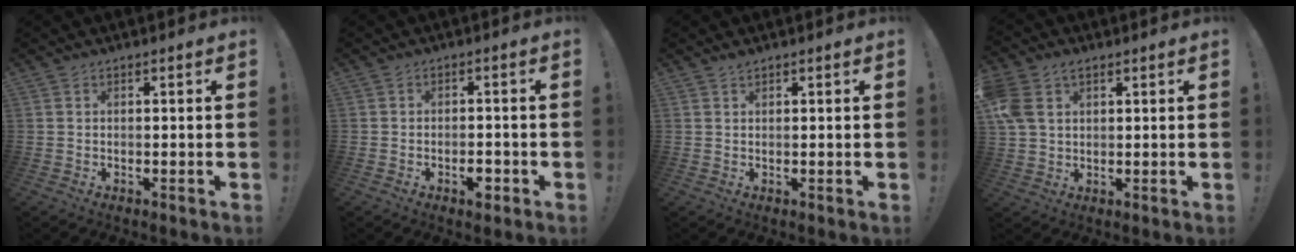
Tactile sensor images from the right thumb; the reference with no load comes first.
{"total": 3.6, "force": [-2.0, 1.9, 2.4], "torque": [-0.031, 0.011, -0.032]}
{"total": 0.9, "force": [0.8, 0.2, 0.4], "torque": [-0.004, -0.001, 0.014]}
{"total": 7.6, "force": [3.2, 5.3, 4.4], "torque": [-0.090, -0.006, 0.065]}